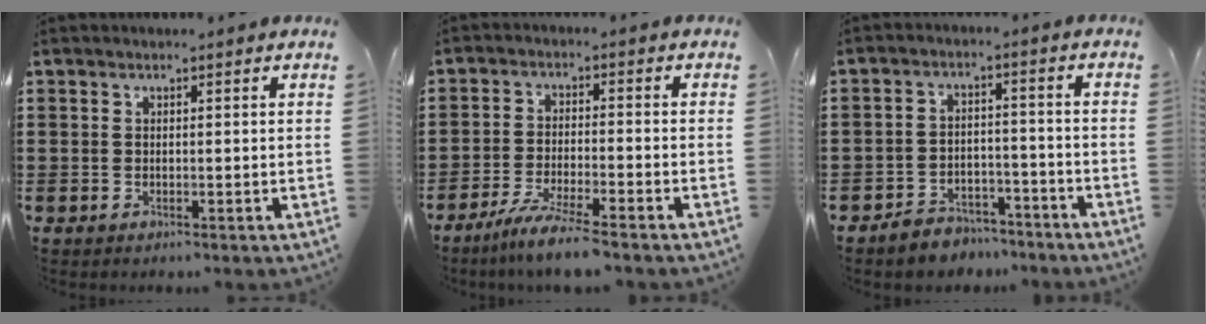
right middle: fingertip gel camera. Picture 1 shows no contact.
{"total": 5.7, "force": [-4.8, -0.4, 2.9], "torque": [-0.066, -0.017, -0.093]}
{"total": 4.3, "force": [-4.2, 0.9, 0.1], "torque": [-0.004, 0.010, -0.088]}